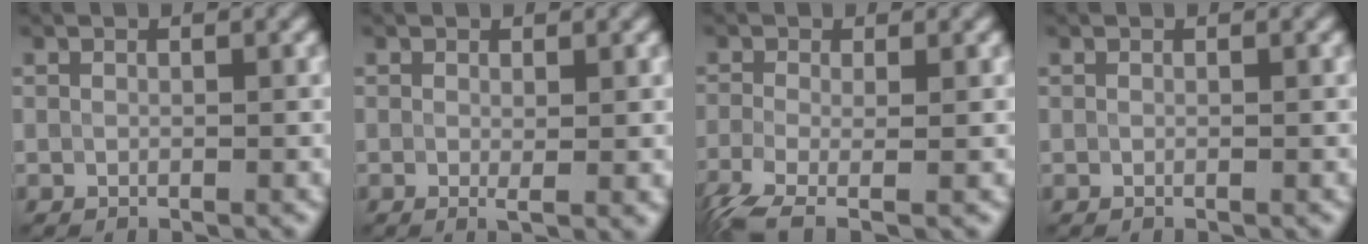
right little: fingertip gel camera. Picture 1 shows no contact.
{"total": 1.1, "force": [0.0, 0.1, 1.1], "torque": [-0.016, -0.006, -0.002]}
{"total": 4.6, "force": [-2.5, 1.4, 3.6], "torque": [-0.076, -0.012, -0.057]}
{"total": 0.0}